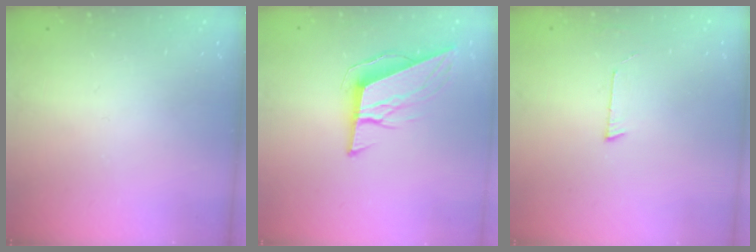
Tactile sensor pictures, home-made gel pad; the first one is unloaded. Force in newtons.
{"total": 9.9, "press": 9.5, "slide": 2.7}
{"total": 2.7, "press": 2.7, "slide": 0.2}